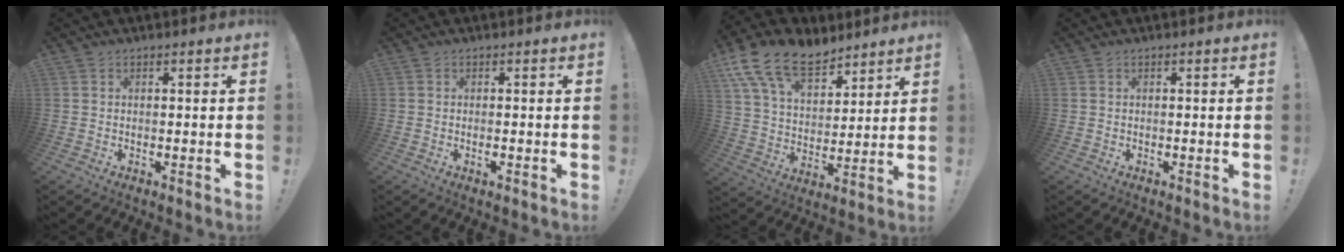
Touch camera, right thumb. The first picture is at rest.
{"total": 1.2, "force": [-0.3, 0.2, 1.1], "torque": [-0.013, -0.003, -0.006]}
{"total": 17.1, "force": [11.2, 9.5, 8.7], "torque": [-0.158, -0.067, 0.209]}
{"total": 0.0}